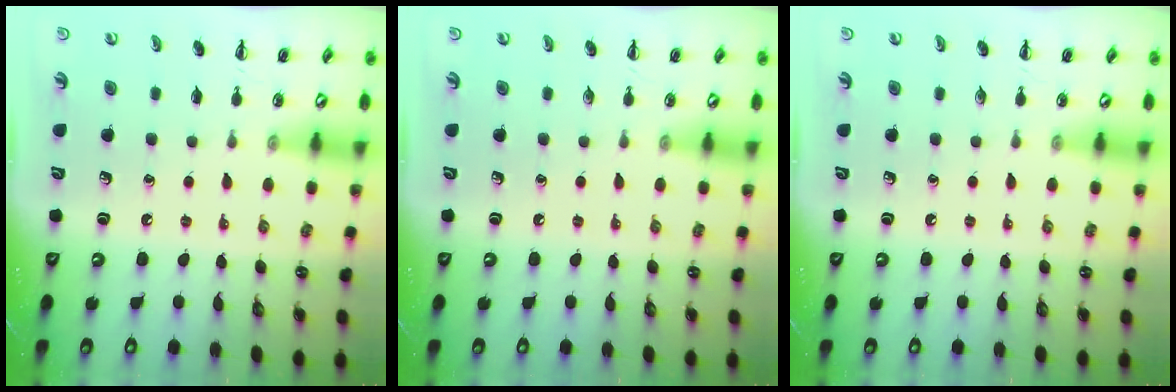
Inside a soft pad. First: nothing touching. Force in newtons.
{"total": 0.0}
{"total": 0.0}